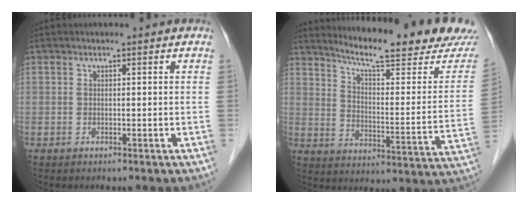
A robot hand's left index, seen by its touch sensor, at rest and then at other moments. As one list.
[{"total": 21.4, "force": [19.6, 0.5, 8.5], "torque": [-0.126, -0.083, 0.259]}]